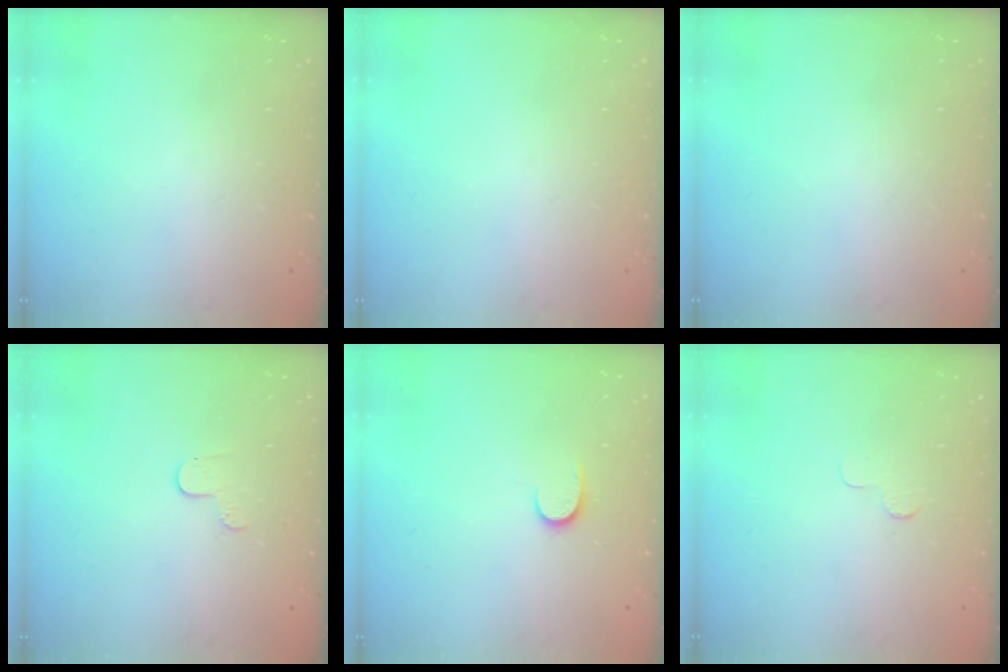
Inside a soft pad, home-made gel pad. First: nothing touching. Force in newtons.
{"total": 0.0}
{"total": 0.0}
{"total": 4.3, "press": 4.2, "slide": 0.5}
{"total": 6.5, "press": 6.5, "slide": 0.7}
{"total": 2.5, "press": 2.5, "slide": 0.2}